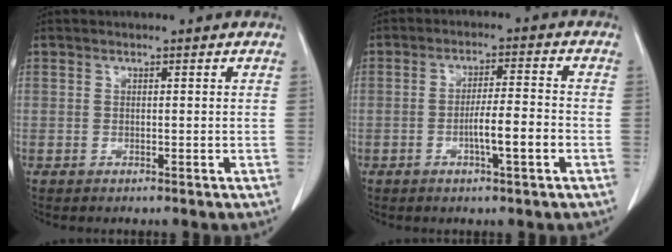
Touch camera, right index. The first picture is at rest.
{"total": 5.7, "force": [-2.0, 0.3, 5.4], "torque": [-0.095, 0.002, -0.034]}